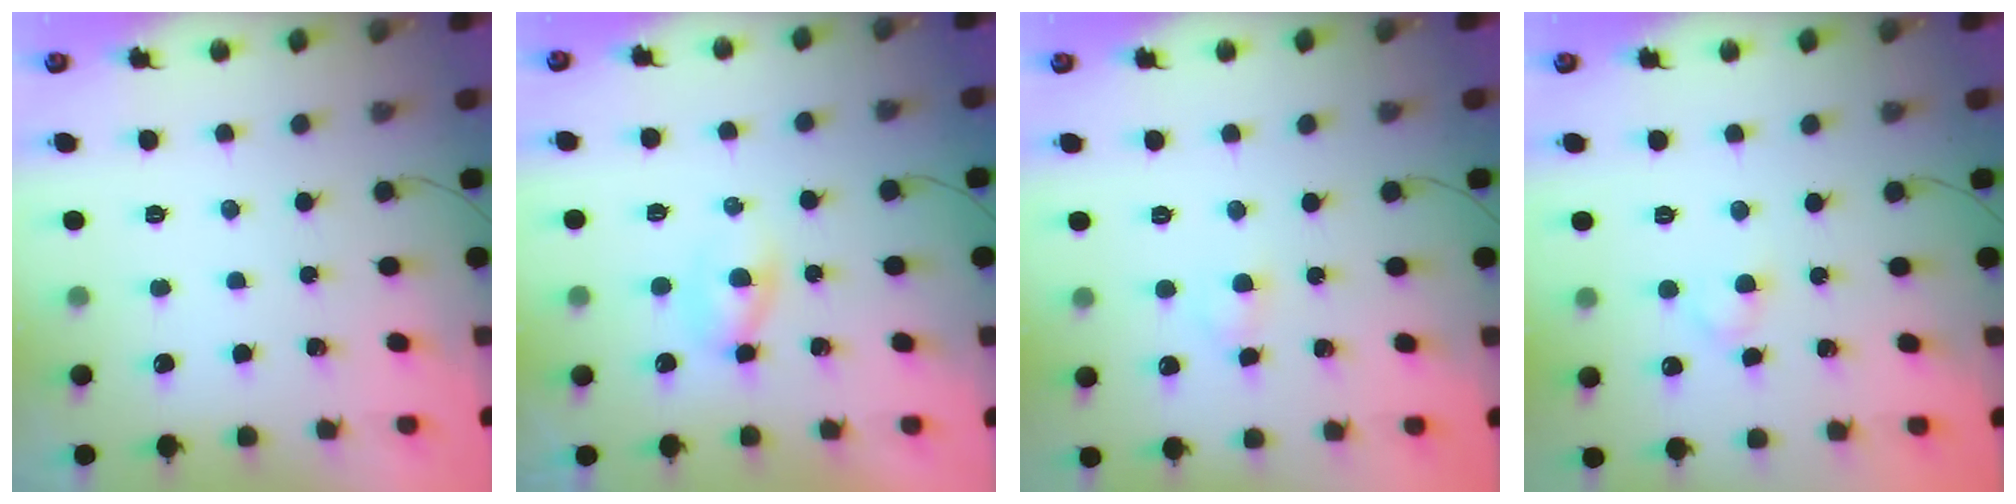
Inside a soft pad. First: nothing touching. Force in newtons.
{"total": 2.2, "press": 2.0, "slide": 0.9}
{"total": 2.5, "press": 2.3, "slide": 1.0}
{"total": 2.0, "press": 1.7, "slide": 0.9}